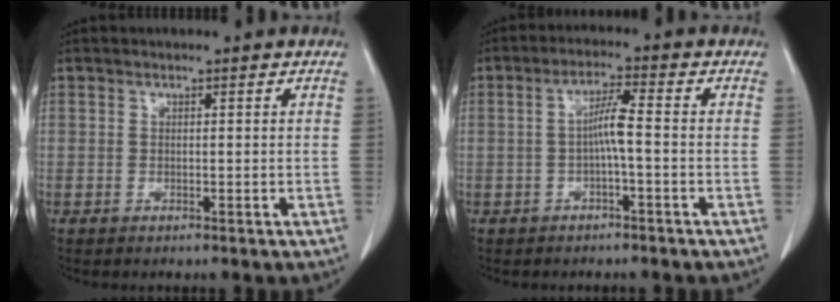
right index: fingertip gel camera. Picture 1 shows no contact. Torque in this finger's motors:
{"motor_torque": [0.67, 0.28, 0.33, 0.10]}